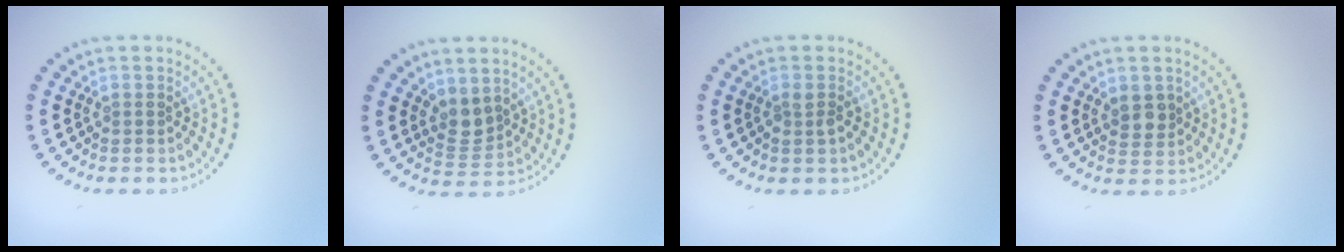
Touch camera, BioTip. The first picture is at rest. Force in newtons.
{"total": 2.3, "press": 1.8, "slide": 1.5}
{"total": 0.9, "press": 0.9, "slide": 0.3}
{"total": 1.9, "press": 1.8, "slide": 0.7}